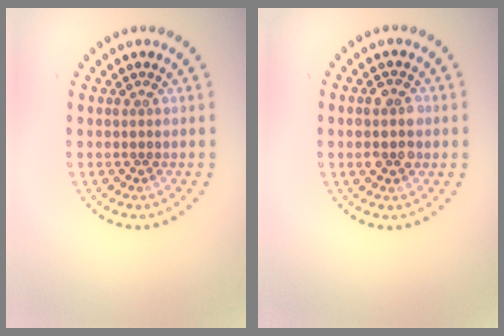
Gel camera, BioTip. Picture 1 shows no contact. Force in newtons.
{"total": 2.9, "press": 2.9, "slide": 0.3}